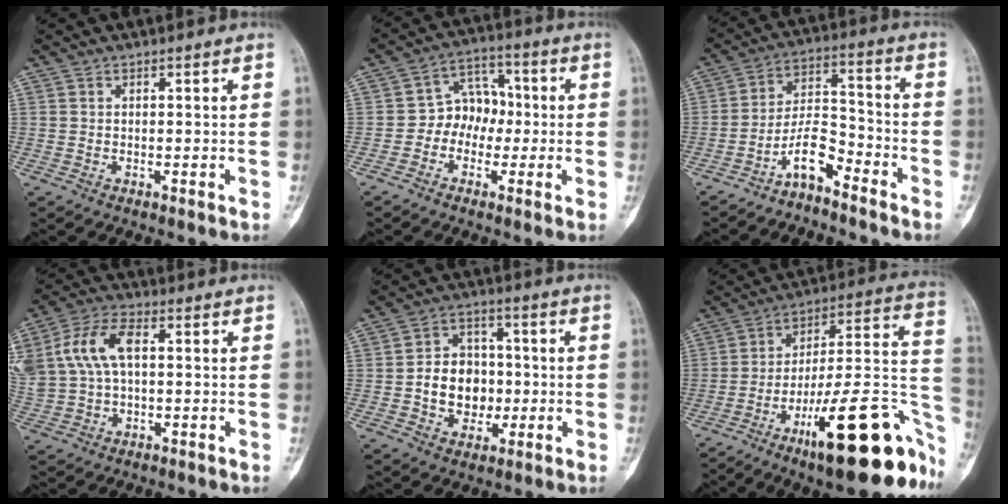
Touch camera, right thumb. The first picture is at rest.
{"total": 7.9, "force": [-1.1, 6.5, 4.5], "torque": [-0.028, 0.032, -0.034]}
{"total": 10.6, "force": [-7.4, 4.1, 6.3], "torque": [-0.114, 0.087, -0.142]}
{"total": 13.0, "force": [2.7, 7.5, 10.3], "torque": [-0.227, 0.023, 0.053]}
{"total": 10.6, "force": [-1.1, 8.6, 6.1], "torque": [-0.059, 0.022, -0.019]}
{"total": 28.3, "force": [-13.3, 7.8, 23.7], "torque": [-0.267, 0.077, -0.198]}